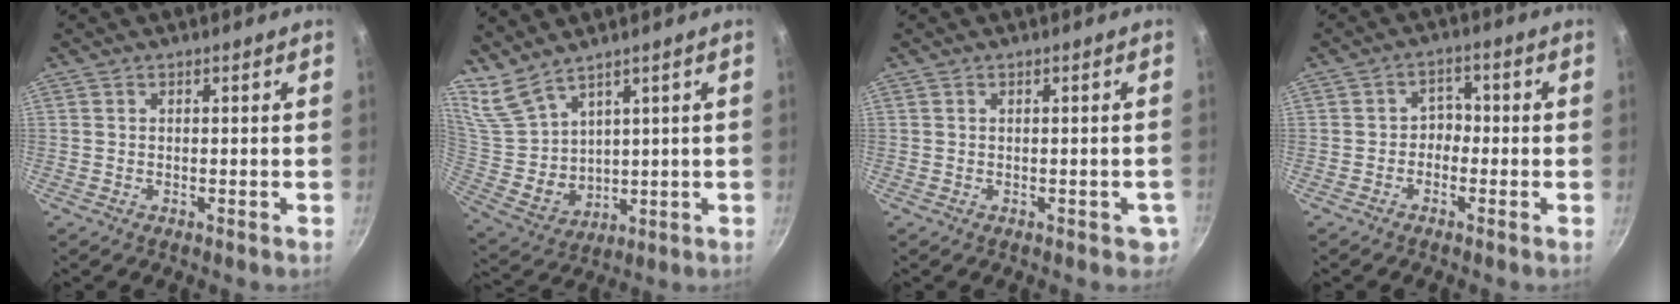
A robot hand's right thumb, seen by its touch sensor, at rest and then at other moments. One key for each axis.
{"total": 8.6, "fx": 6.6, "fy": 3.8, "fz": 4.0, "tx": -0.064, "ty": -0.054, "tz": 0.156}
{"total": 2.1, "fx": -0.5, "fy": 1.3, "fz": 1.5, "tx": -0.003, "ty": 0.006, "tz": -0.003}
{"total": 3.2, "fx": -1.0, "fy": 2.6, "fz": 1.6, "tx": 0.002, "ty": 0.021, "tz": -0.025}